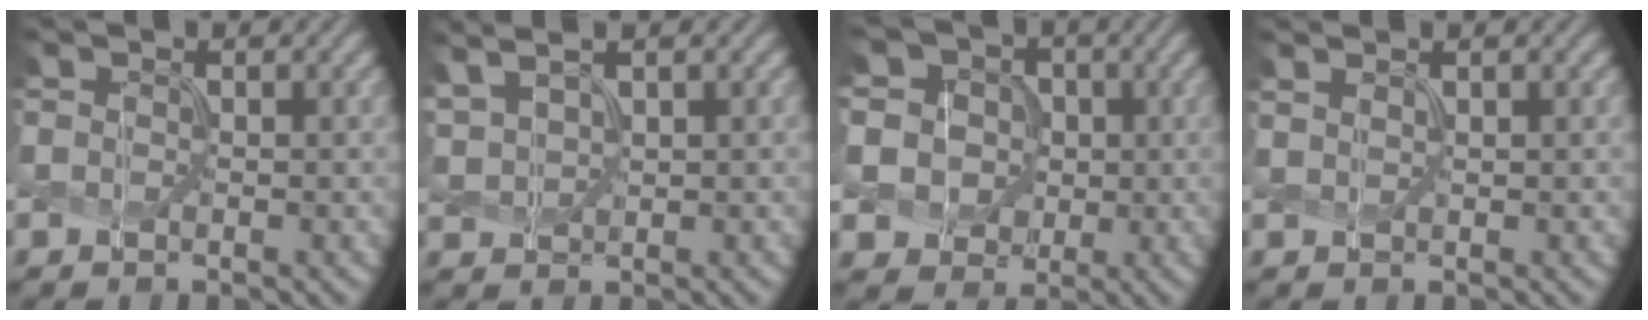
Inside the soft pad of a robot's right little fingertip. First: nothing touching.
{"total": 4.2, "force": [2.8, 1.8, 2.6], "torque": [-0.079, 0.019, 0.057]}
{"total": 8.9, "force": [2.5, 7.9, 3.4], "torque": [-0.089, 0.026, 0.030]}
{"total": 1.4, "force": [1.0, 0.4, 0.9], "torque": [-0.011, -0.003, 0.011]}